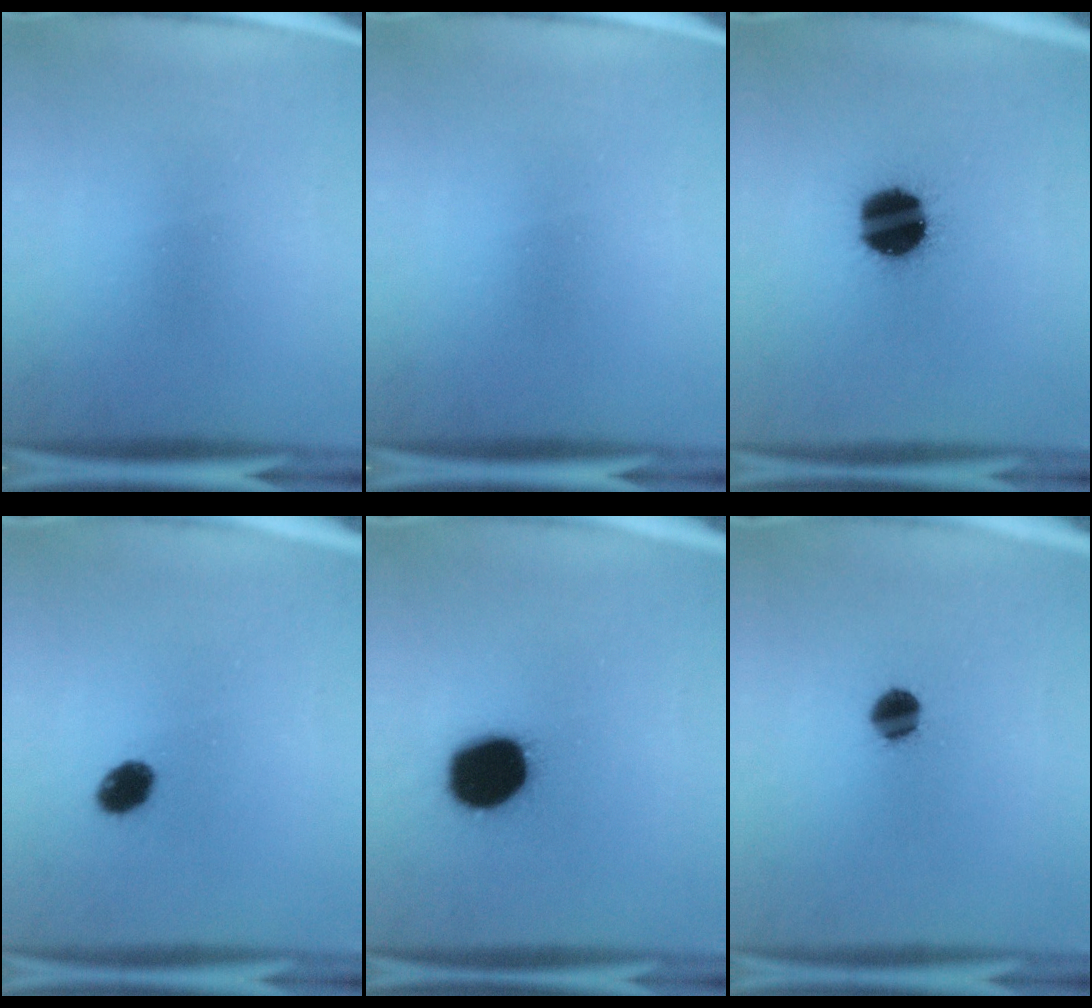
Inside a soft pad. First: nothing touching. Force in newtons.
{"total": 0.0}
{"total": 17.7}
{"total": 4.8}
{"total": 18.3}
{"total": 5.3}